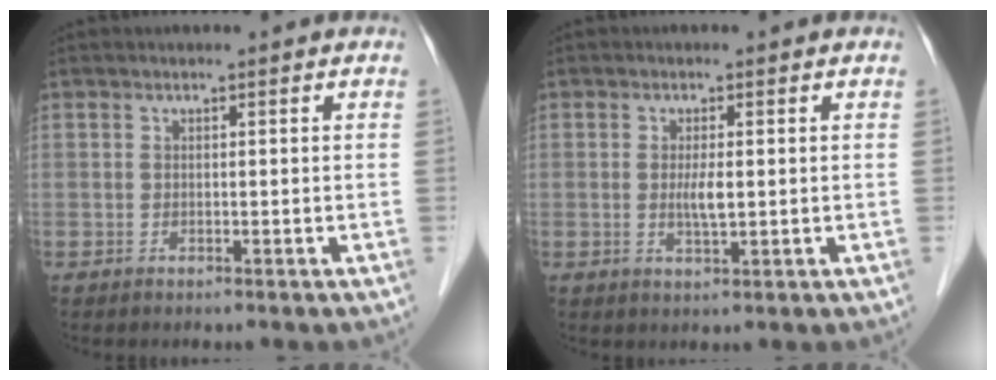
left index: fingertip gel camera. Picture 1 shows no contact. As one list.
[{"total": 2.6, "force": [0.1, 0.4, 2.5], "torque": [-0.052, -0.004, 0.004]}]